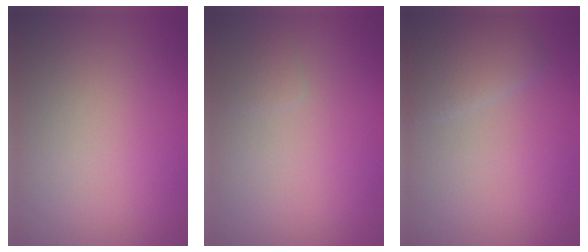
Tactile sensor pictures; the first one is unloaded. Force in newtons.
{"total": 0.8, "press": 0.8, "slide": 0.0}
{"total": 2.8, "press": 2.8, "slide": 0.2}